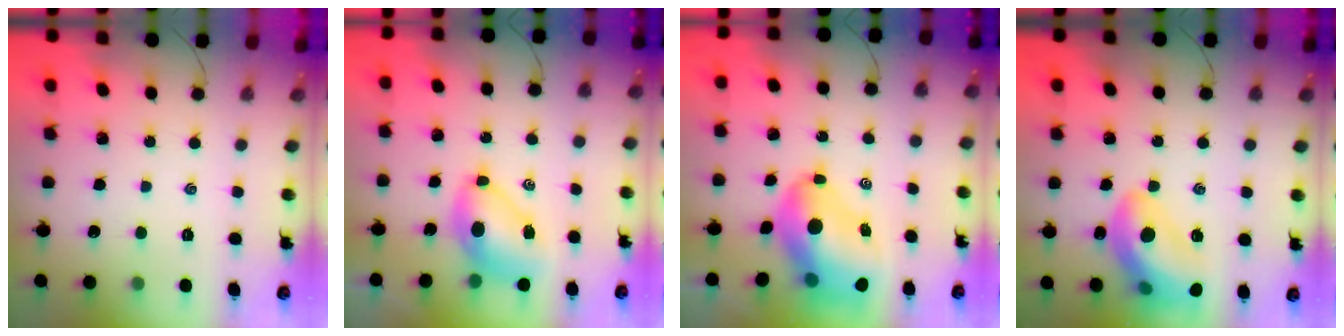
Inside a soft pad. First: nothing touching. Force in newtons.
{"total": 8.7, "press": 8.4, "slide": 2.2}
{"total": 12.5, "press": 11.9, "slide": 3.7}
{"total": 16.7, "press": 16.4, "slide": 2.9}